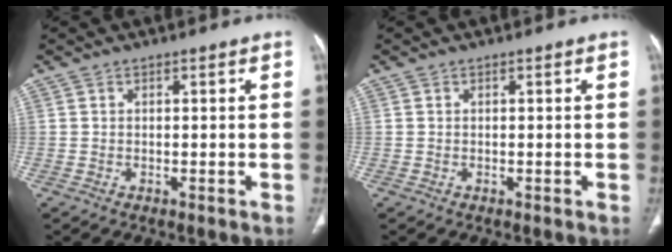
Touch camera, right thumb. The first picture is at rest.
{"total": 0.0}